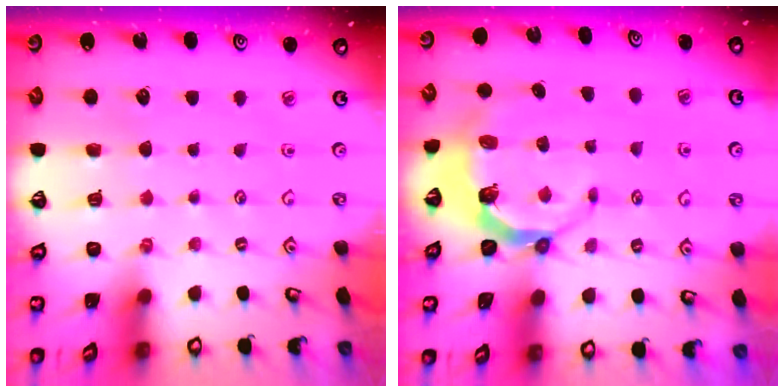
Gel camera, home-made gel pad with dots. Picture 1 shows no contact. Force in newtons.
{"total": 5.8, "press": 4.6, "slide": 3.4}